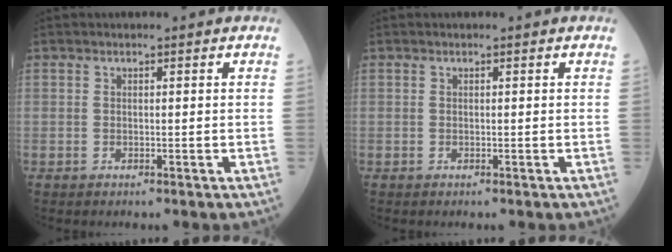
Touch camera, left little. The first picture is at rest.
{"total": 0.0}